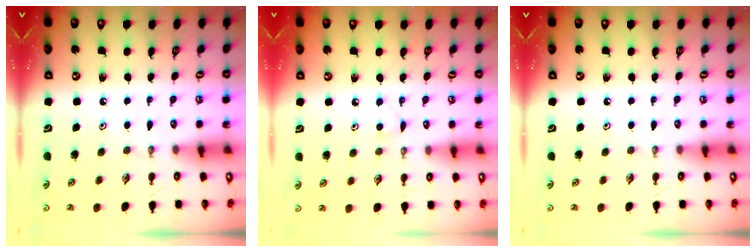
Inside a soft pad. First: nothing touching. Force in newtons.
{"total": 2.9, "press": 2.9, "slide": 0.4}
{"total": 0.0}